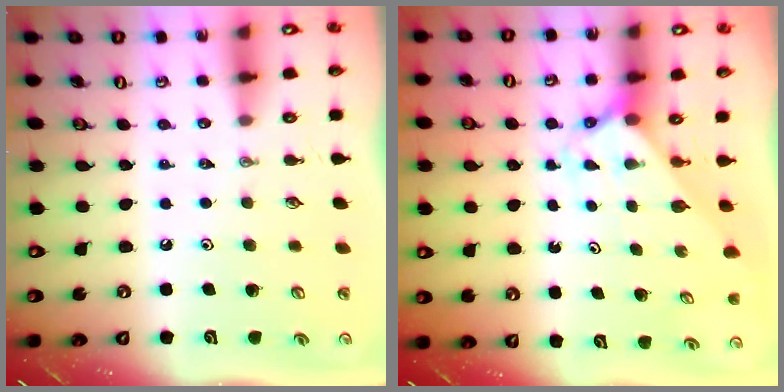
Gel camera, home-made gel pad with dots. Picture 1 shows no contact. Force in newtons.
{"total": 2.0, "press": 2.0, "slide": 0.1}